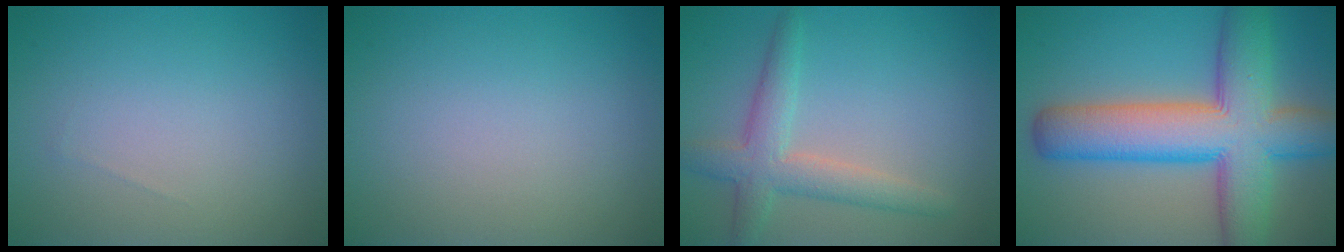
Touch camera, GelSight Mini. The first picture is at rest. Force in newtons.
{"total": 0.0}
{"total": 4.0, "press": 4.0, "slide": 0.3}
{"total": 11.6, "press": 11.6, "slide": 0.6}